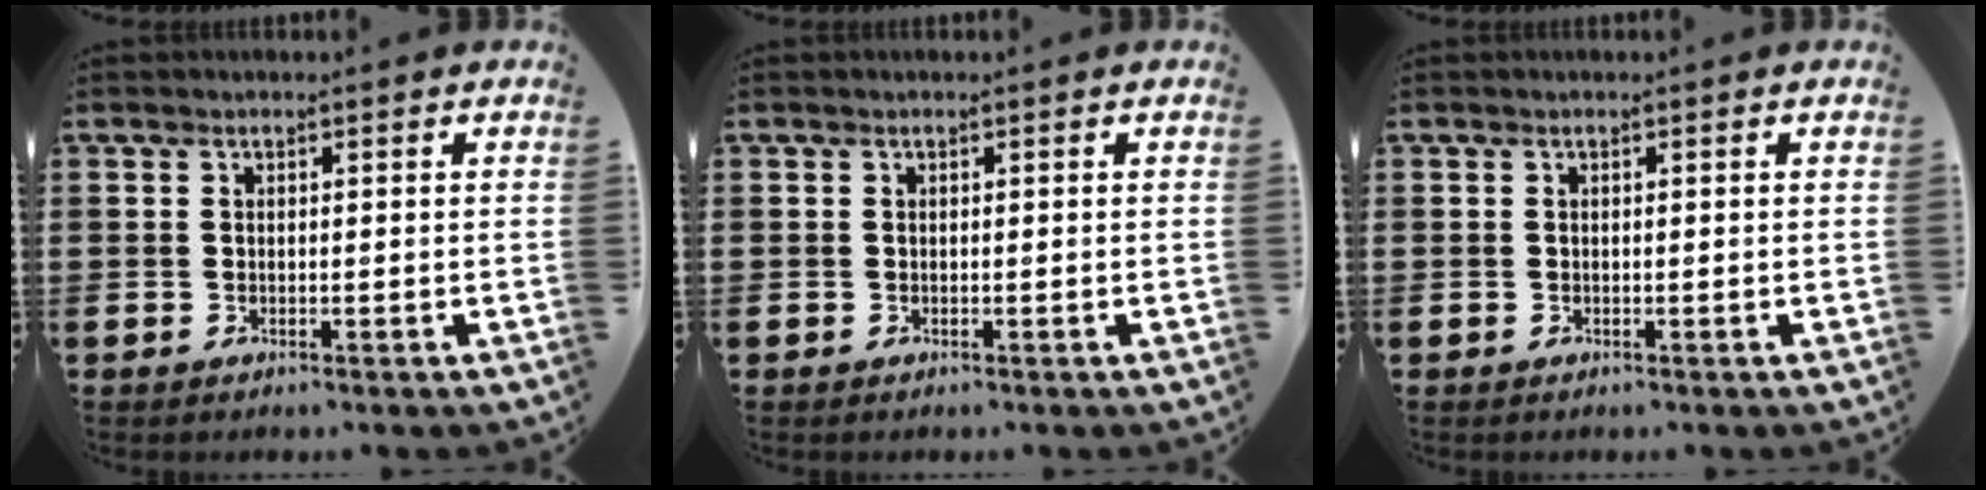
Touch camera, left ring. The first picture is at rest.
{"total": 0.0}
{"total": 0.0}